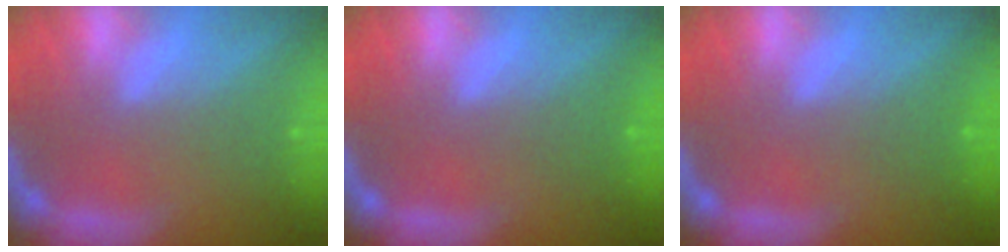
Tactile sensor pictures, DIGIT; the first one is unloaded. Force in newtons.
{"total": 1.5}
{"total": 1.5}